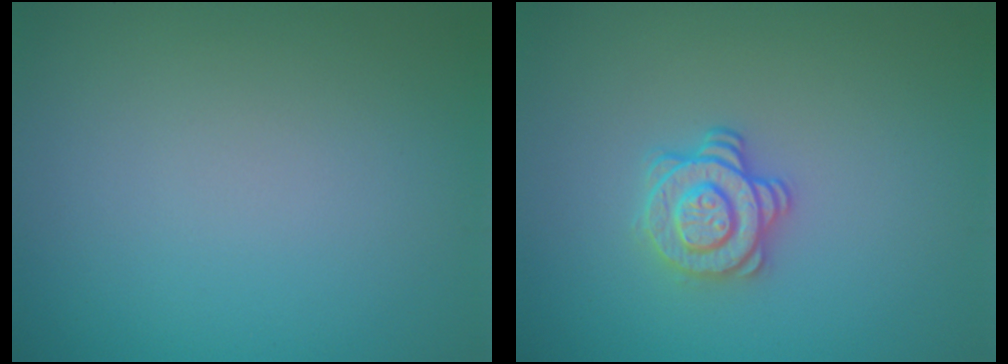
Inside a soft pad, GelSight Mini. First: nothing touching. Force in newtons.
{"total": 3.0, "press": 2.6, "slide": 1.4}